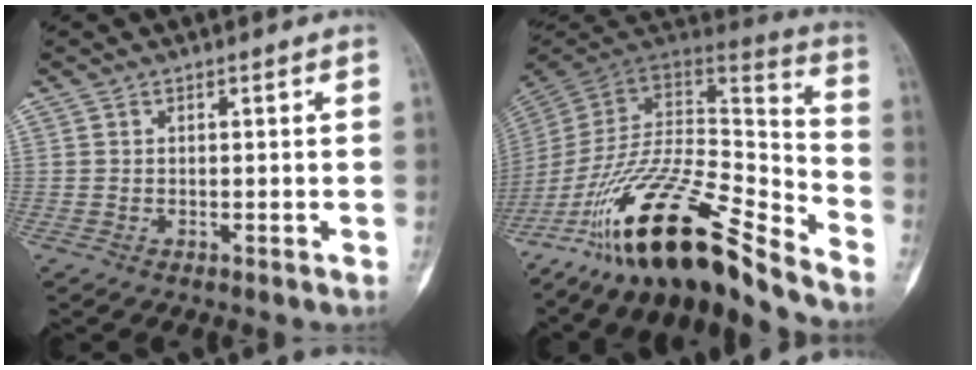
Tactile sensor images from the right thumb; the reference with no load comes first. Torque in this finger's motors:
{"motor_torque": [3.38, 0.39, 1.62, -1.15, 0.33]}